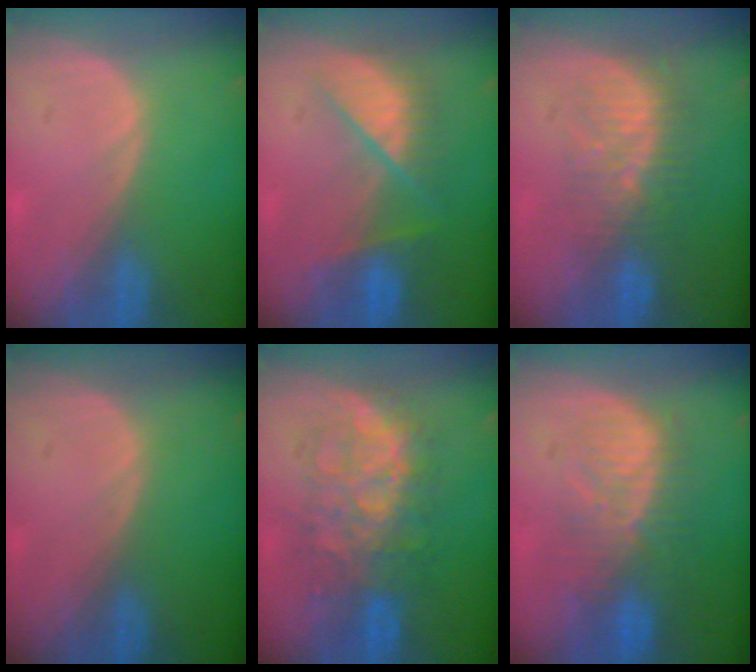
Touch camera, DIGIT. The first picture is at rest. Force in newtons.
{"total": 7.1, "press": 7.0, "slide": 0.6}
{"total": 8.0, "press": 7.5, "slide": 2.5}
{"total": 0.0}
{"total": 8.9, "press": 8.9, "slide": 0.5}
{"total": 10.0, "press": 8.8, "slide": 4.6}